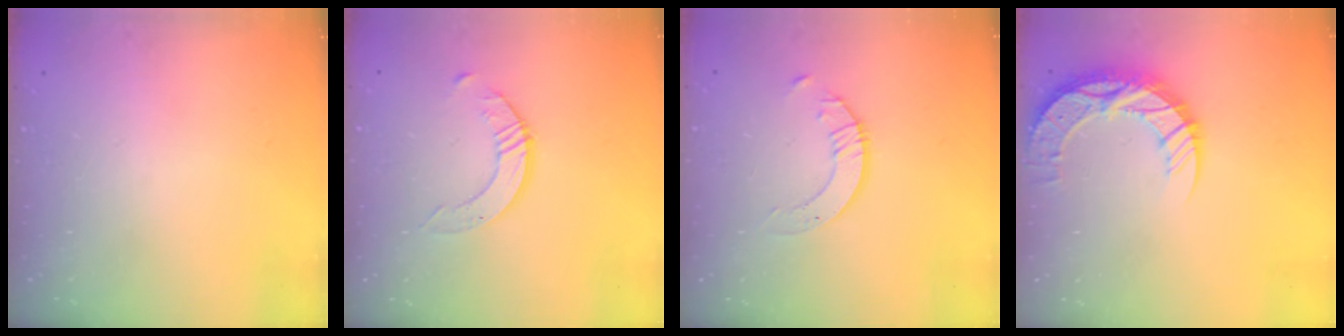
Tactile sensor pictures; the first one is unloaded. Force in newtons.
{"total": 2.5, "press": 2.5, "slide": 0.3}
{"total": 2.1, "press": 2.1, "slide": 0.2}
{"total": 13.3, "press": 13.2, "slide": 1.0}